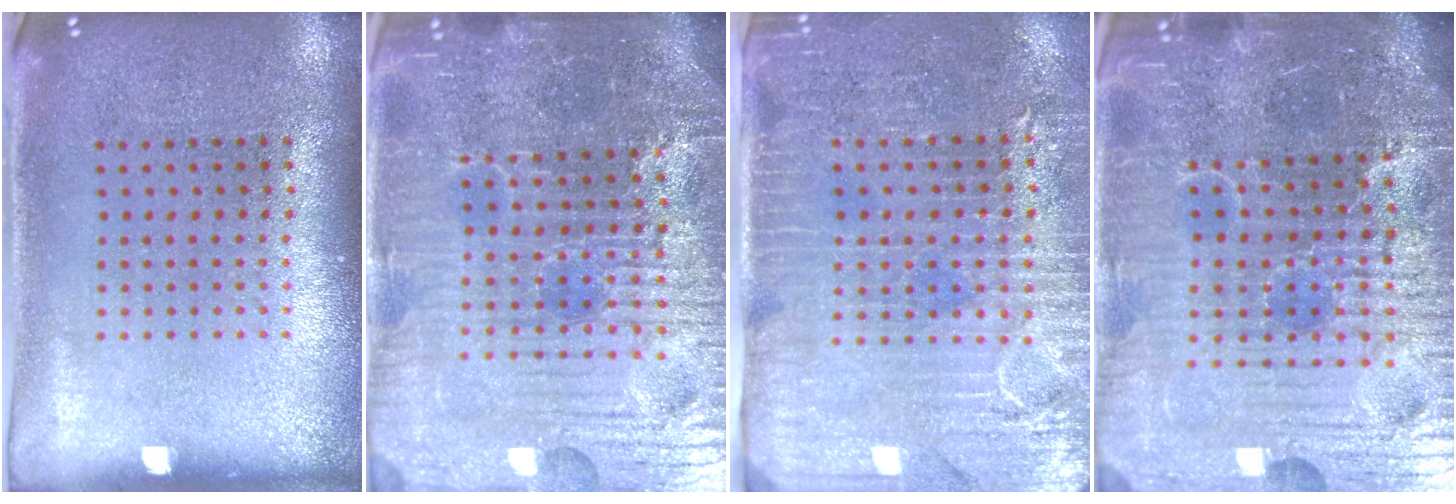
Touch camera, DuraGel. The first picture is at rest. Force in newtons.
{"total": 6.1, "press": 5.7, "slide": 2.3}
{"total": 3.6, "press": 3.3, "slide": 1.6}
{"total": 6.8, "press": 6.1, "slide": 3.0}